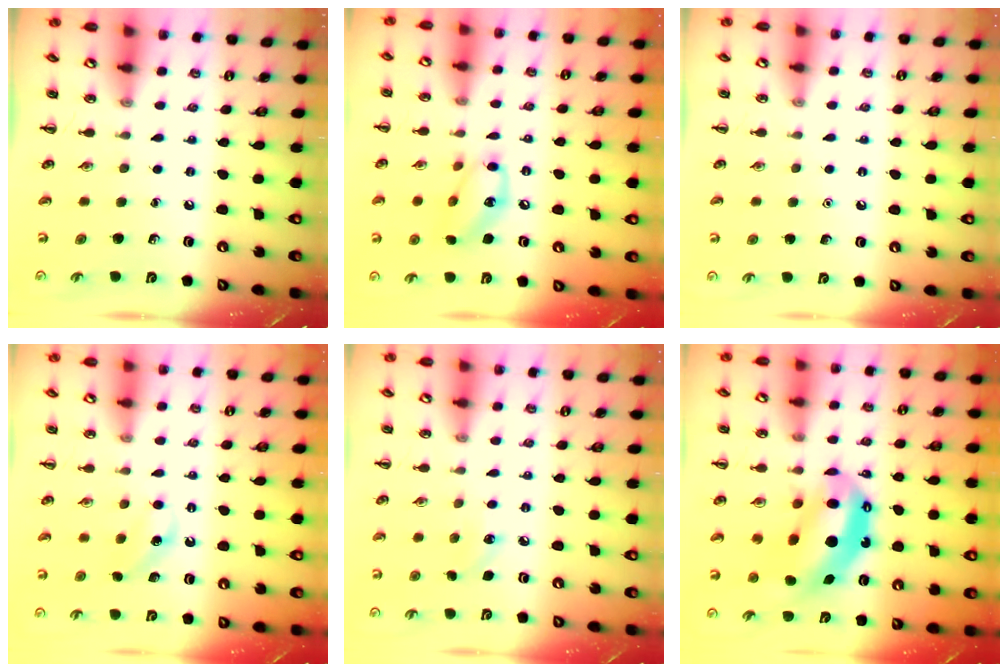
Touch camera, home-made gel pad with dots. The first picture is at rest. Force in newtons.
{"total": 11.4, "press": 11.2, "slide": 1.9}
{"total": 1.5, "press": 1.5, "slide": 0.1}
{"total": 7.1, "press": 6.9, "slide": 1.6}
{"total": 6.0, "press": 5.8, "slide": 1.8}
{"total": 12.5, "press": 12.0, "slide": 3.2}